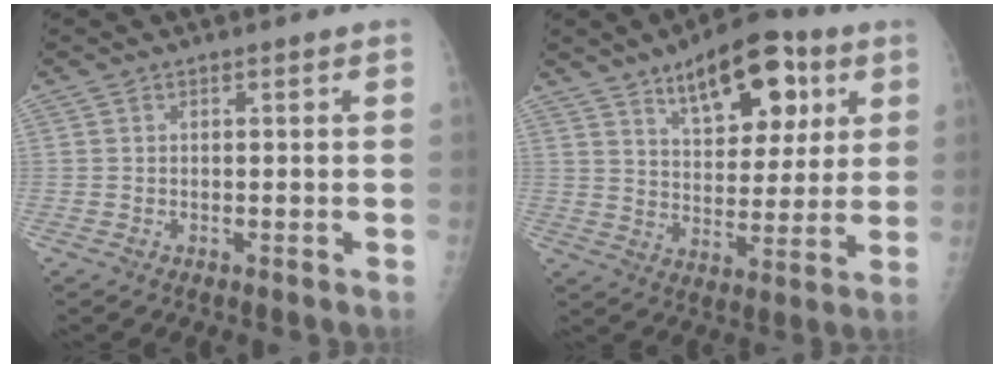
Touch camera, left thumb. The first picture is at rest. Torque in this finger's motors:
{"motor_torque": [0.11, 0.20, 0.38, 0.08, 0.21]}